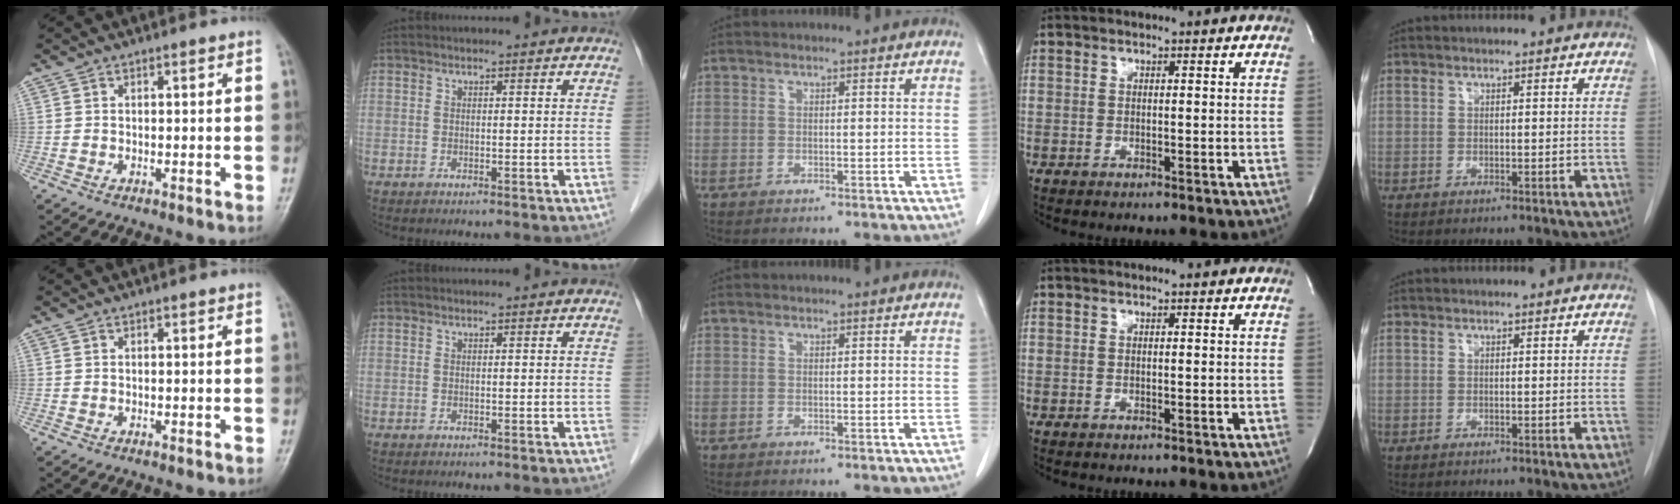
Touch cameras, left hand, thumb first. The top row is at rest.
{}